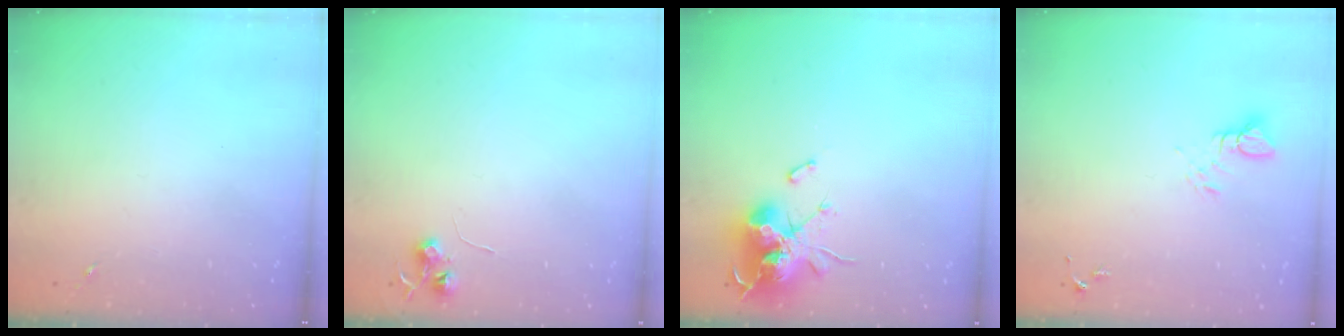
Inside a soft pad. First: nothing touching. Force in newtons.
{"total": 6.0, "press": 6.0, "slide": 0.5}
{"total": 16.7, "press": 16.7, "slide": 0.1}
{"total": 3.8, "press": 3.8, "slide": 0.2}